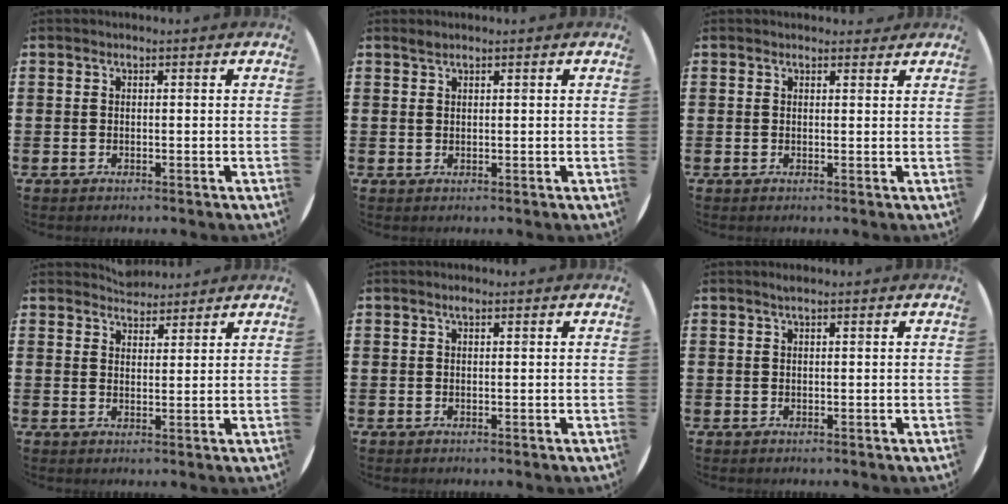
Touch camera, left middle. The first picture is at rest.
{"total": 0.8, "force": [0.7, 0.4, 0.3], "torque": [-0.006, 0.002, 0.013]}
{"total": 0.9, "force": [0.9, 0.4, 0.1], "torque": [0.005, 0.001, 0.015]}
{"total": 3.0, "force": [2.9, 0.5, -0.4], "torque": [0.000, -0.006, 0.056]}
{"total": 0.6, "force": [0.4, 0.2, 0.4], "torque": [-0.009, 0.003, 0.008]}
{"total": 0.6, "force": [0.4, 0.0, 0.4], "torque": [-0.006, 0.001, 0.008]}